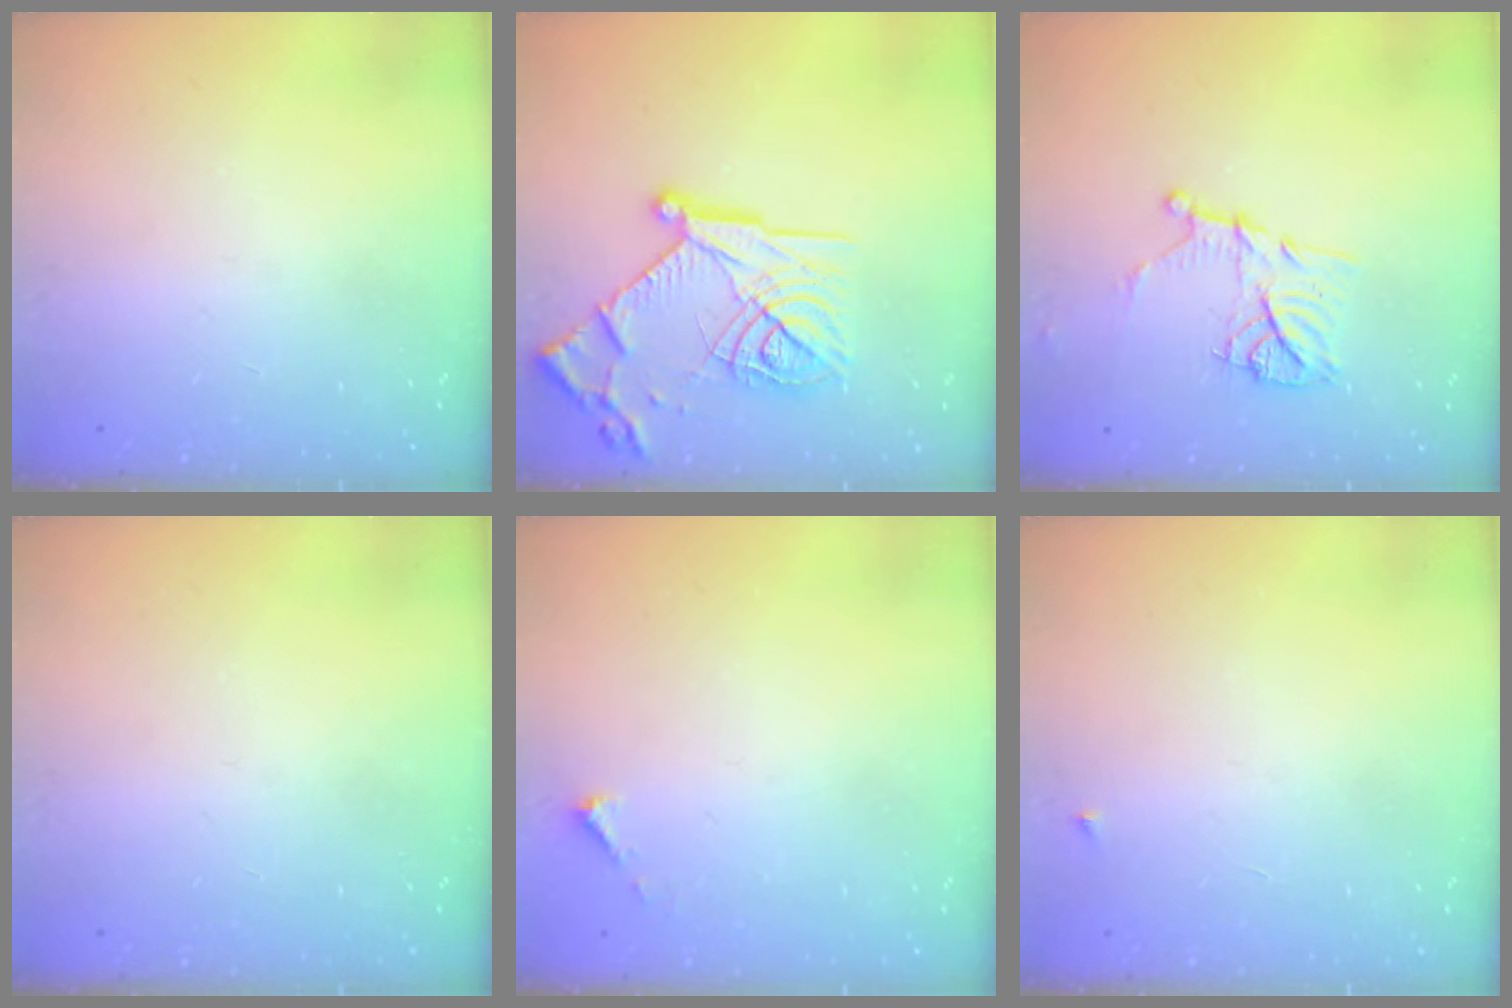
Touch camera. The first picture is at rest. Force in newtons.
{"total": 21.2, "press": 21.2, "slide": 1.8}
{"total": 11.8, "press": 11.8, "slide": 0.5}
{"total": 0.0}
{"total": 2.1, "press": 2.1, "slide": 0.2}
{"total": 2.5, "press": 2.4, "slide": 0.4}